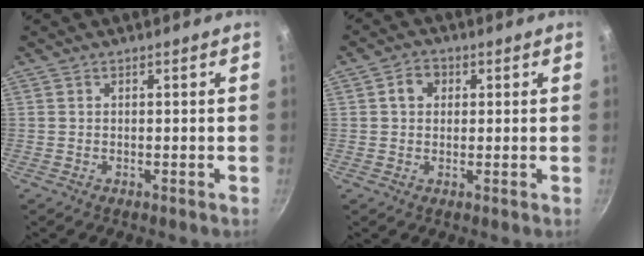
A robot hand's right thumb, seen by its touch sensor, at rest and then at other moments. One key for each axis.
{"total": 3.8, "fx": 0.9, "fy": 3.2, "fz": 2.0, "tx": -0.014, "ty": 0.007, "tz": 0.010}